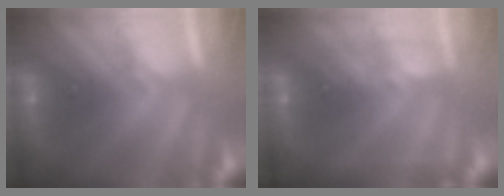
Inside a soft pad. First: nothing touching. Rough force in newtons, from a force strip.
{"total": 2.1}